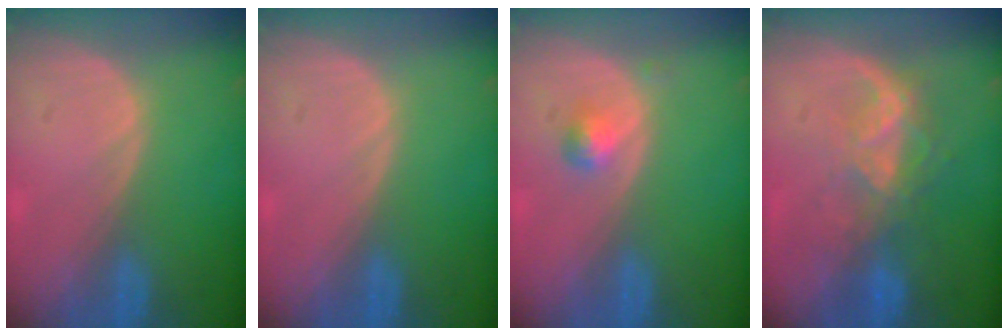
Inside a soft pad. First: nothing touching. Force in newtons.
{"total": 0.0}
{"total": 2.0, "press": 2.0, "slide": 0.2}
{"total": 6.5, "press": 5.9, "slide": 2.7}